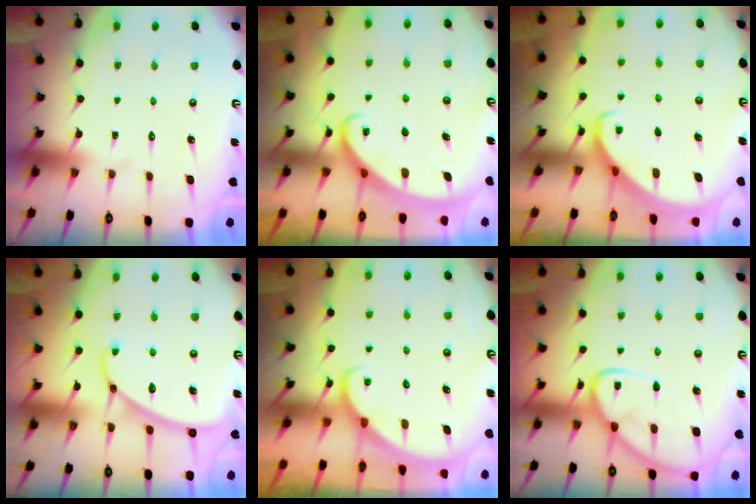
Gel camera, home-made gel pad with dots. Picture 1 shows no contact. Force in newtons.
{"total": 2.6, "press": 2.6, "slide": 0.3}
{"total": 2.7, "press": 2.7, "slide": 0.2}
{"total": 8.7, "press": 8.7, "slide": 0.4}
{"total": 1.9, "press": 1.9, "slide": 0.0}
{"total": 9.9, "press": 9.8, "slide": 0.9}